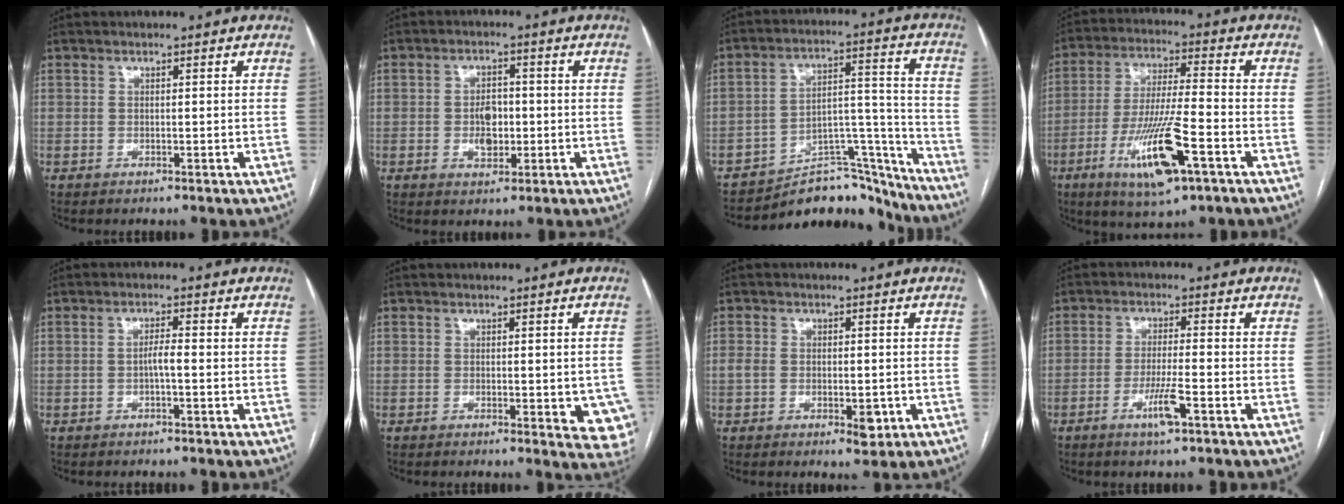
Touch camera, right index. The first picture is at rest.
{"total": 4.3, "force": [-0.6, 2.7, 3.3], "torque": [-0.054, 0.004, -0.007]}
{"total": 14.5, "force": [-13.8, 4.3, 1.6], "torque": [0.004, 0.076, -0.203]}
{"total": 13.8, "force": [-6.1, 1.8, 12.3], "torque": [-0.238, -0.020, -0.105]}
{"total": 2.1, "force": [-0.5, 0.2, 2.0], "torque": [-0.034, 0.004, -0.009]}
{"total": 7.0, "force": [-1.4, 2.6, 6.3], "torque": [-0.054, -0.009, -0.015]}
{"total": 4.8, "force": [-1.2, 2.7, 3.7], "torque": [-0.062, 0.002, -0.011]}
{"total": 5.0, "force": [-2.5, 0.1, 4.3], "torque": [-0.083, -0.008, -0.048]}